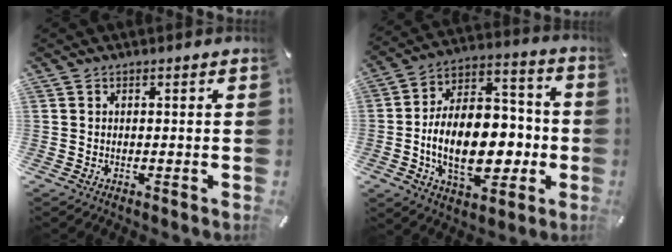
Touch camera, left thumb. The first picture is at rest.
{"total": 20.4, "force": [-4.3, 13.0, 15.1], "torque": [-0.258, 0.002, -0.067]}